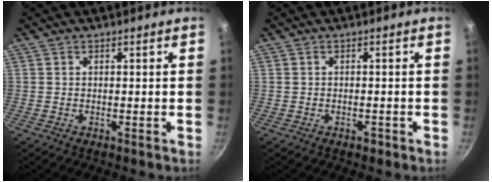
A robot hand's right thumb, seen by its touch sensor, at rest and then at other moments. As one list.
[{"total": 1.2, "force": [-0.7, 0.7, 0.7], "torque": [-0.010, 0.008, -0.005]}]